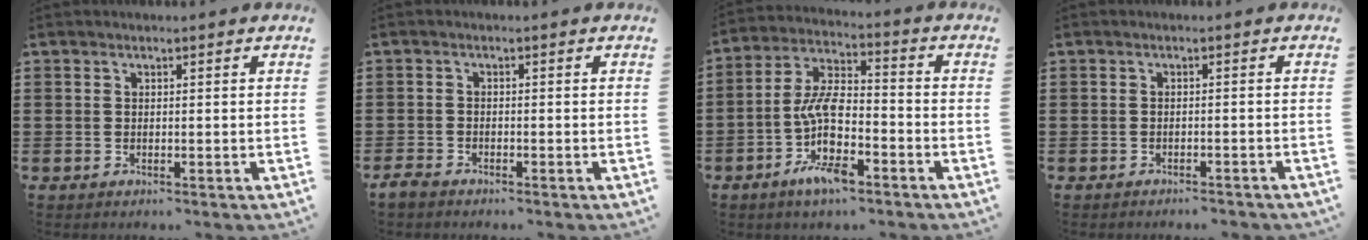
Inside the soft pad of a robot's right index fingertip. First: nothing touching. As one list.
[{"total": 1.4, "force": [-1.3, 0.4, 0.3], "torque": [-0.016, 0.000, -0.029]}, {"total": 10.0, "force": [-4.1, 3.9, 8.2], "torque": [-0.181, -0.001, -0.079]}, {"total": 1.2, "force": [-1.2, 0.0, 0.3], "torque": [-0.008, 0.001, -0.023]}]